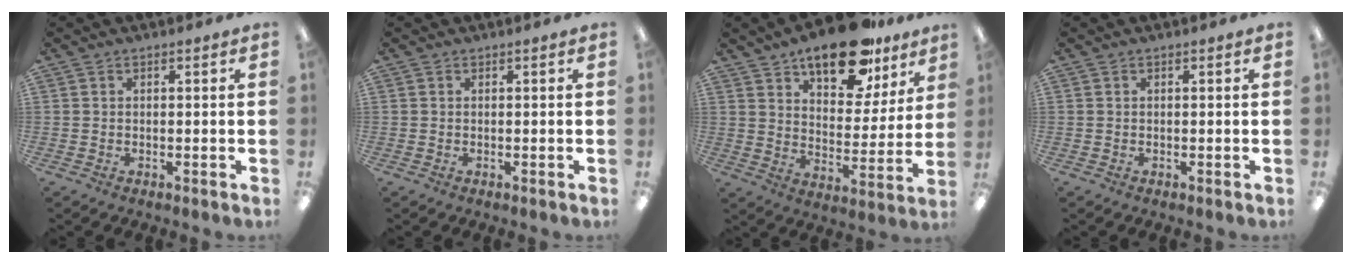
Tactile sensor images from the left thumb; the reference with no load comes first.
{"total": 0.0}
{"total": 19.3, "force": [13.6, 8.4, 10.7], "torque": [-0.151, -0.075, 0.227]}
{"total": 0.0}